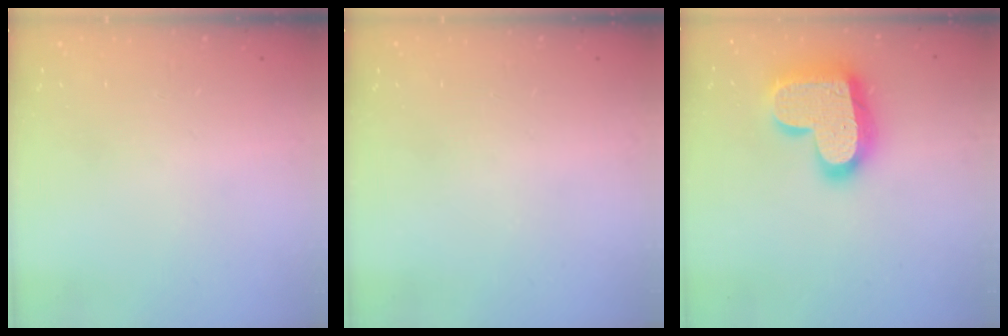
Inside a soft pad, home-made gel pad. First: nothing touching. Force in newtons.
{"total": 0.0}
{"total": 22.2, "press": 22.1, "slide": 1.5}